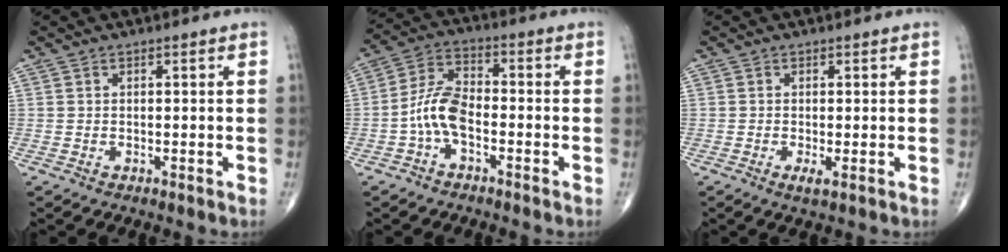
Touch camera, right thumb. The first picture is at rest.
{"total": 7.8, "force": [-2.4, 4.0, 6.3], "torque": [-0.126, 0.034, -0.054]}
{"total": 1.7, "force": [-0.5, 0.3, 1.6], "torque": [-0.031, -0.007, -0.010]}